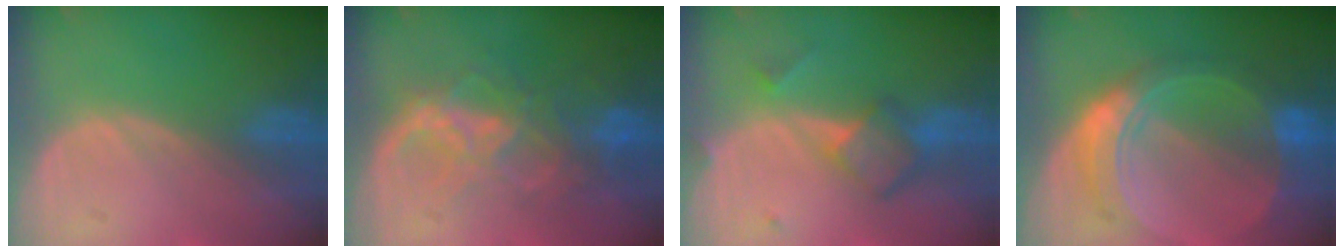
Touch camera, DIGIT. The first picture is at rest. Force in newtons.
{"total": 8.8, "press": 7.5, "slide": 4.7}
{"total": 5.9, "press": 5.1, "slide": 3.0}
{"total": 8.5, "press": 8.5, "slide": 0.6}